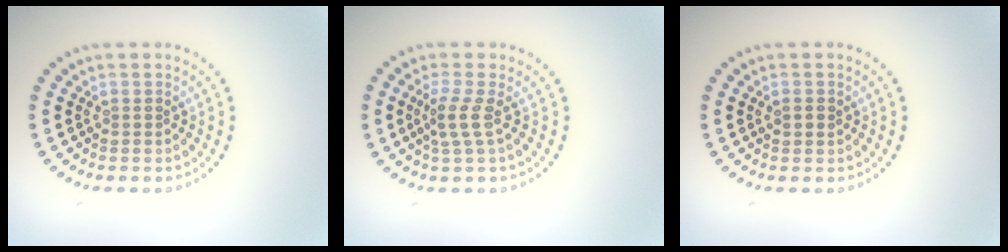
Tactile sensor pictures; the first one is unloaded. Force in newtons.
{"total": 2.2, "press": 1.5, "slide": 1.5}
{"total": 1.1, "press": 1.0, "slide": 0.4}